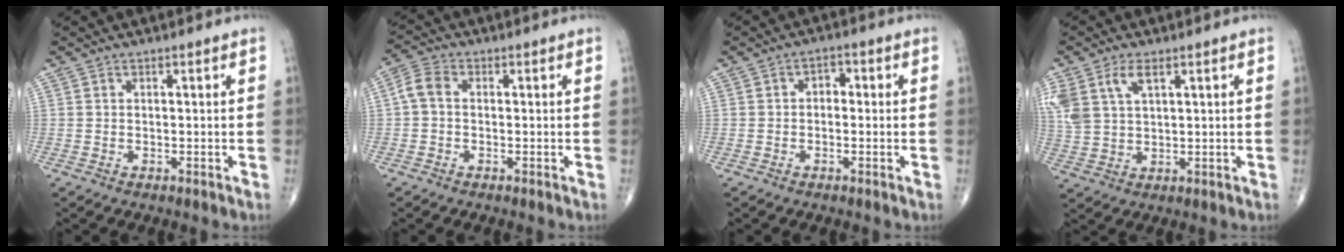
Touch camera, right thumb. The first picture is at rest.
{"total": 3.9, "force": [0.0, 2.6, 2.8], "torque": [-0.058, 0.011, -0.010]}
{"total": 2.4, "force": [0.0, 1.7, 1.7], "torque": [-0.009, 0.010, -0.010]}
{"total": 9.0, "force": [4.2, 4.9, 6.3], "torque": [-0.146, -0.002, 0.092]}